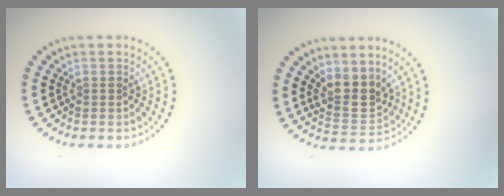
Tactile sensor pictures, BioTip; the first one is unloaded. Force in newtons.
{"total": 3.7, "press": 3.3, "slide": 1.7}